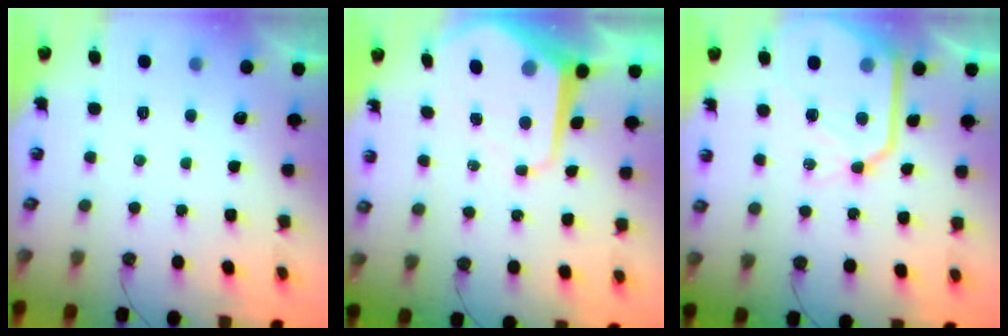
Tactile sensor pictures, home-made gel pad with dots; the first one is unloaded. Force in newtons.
{"total": 10.6, "press": 10.6, "slide": 0.9}
{"total": 17.9, "press": 17.8, "slide": 1.8}